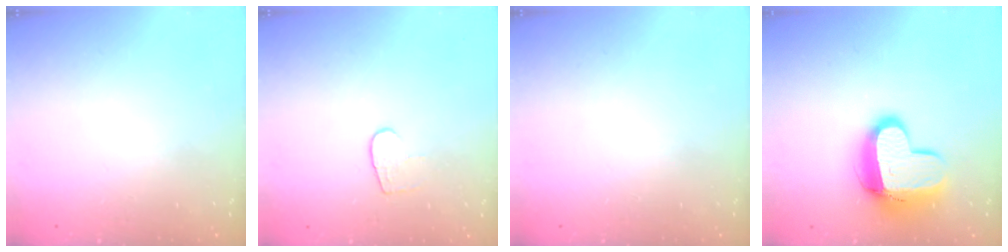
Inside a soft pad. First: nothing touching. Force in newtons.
{"total": 5.4, "press": 5.4, "slide": 0.3}
{"total": 0.0}
{"total": 13.0, "press": 13.0, "slide": 1.2}